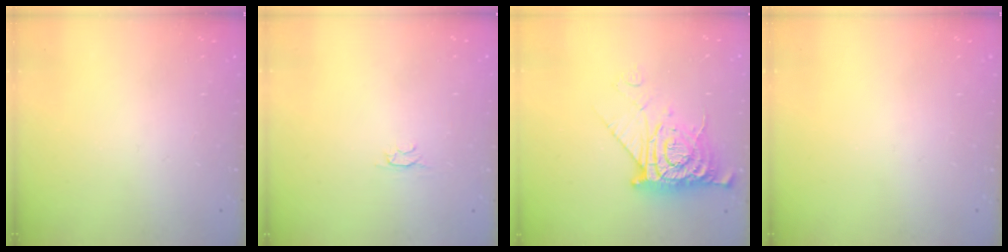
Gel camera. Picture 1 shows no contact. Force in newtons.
{"total": 2.4, "press": 2.3, "slide": 0.5}
{"total": 11.7, "press": 11.6, "slide": 1.4}
{"total": 0.0}